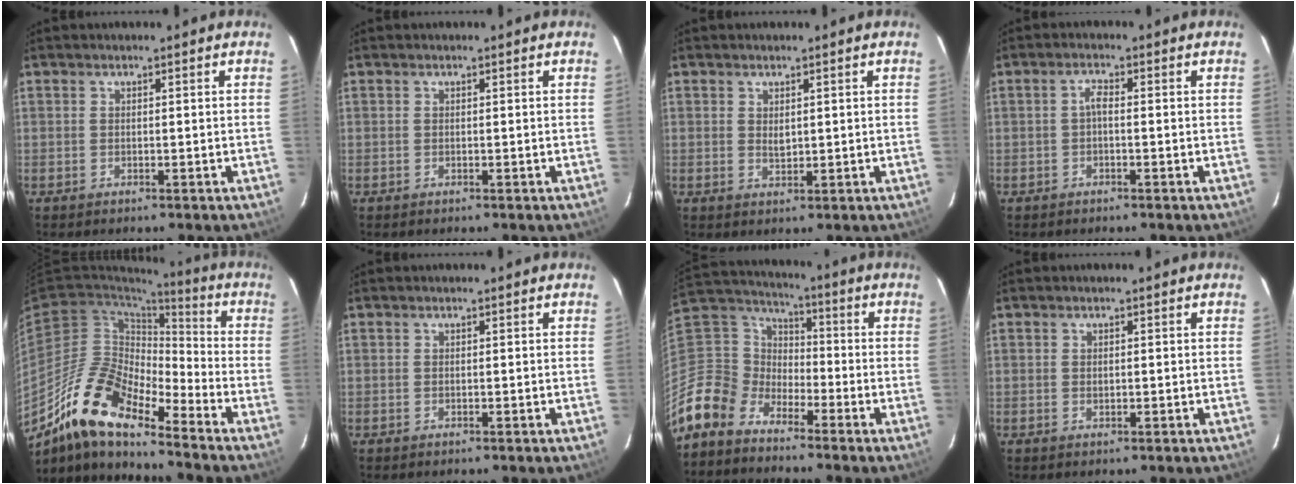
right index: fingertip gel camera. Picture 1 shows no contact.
{"total": 0.0}
{"total": 1.7, "force": [0.5, 1.1, 1.2], "torque": [-0.017, 0.000, 0.011]}
{"total": 1.6, "force": [-0.4, 0.5, 1.4], "torque": [-0.030, 0.008, -0.009]}
{"total": 16.1, "force": [-12.2, 4.3, 9.6], "torque": [-0.170, -0.012, -0.245]}
{"total": 0.0}
{"total": 11.1, "force": [-8.7, 6.6, 2.1], "torque": [-0.077, 0.030, -0.194]}
{"total": 0.8, "force": [0.0, 0.6, 0.6], "torque": [-0.009, 0.002, 0.001]}